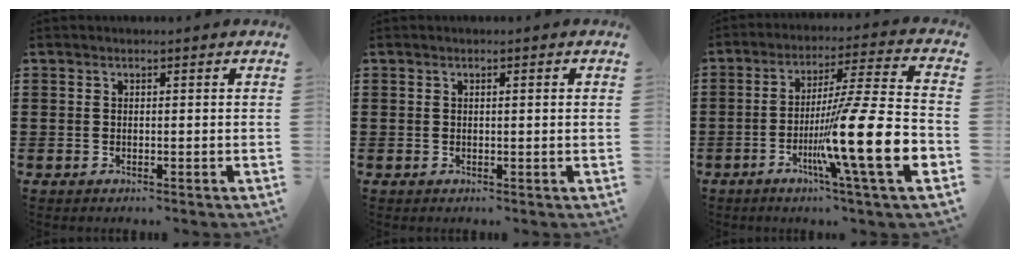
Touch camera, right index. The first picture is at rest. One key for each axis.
{"total": 0.6, "fx": 0.0, "fy": -0.1, "fz": 0.6, "tx": -0.010, "ty": -0.002, "tz": 0.000}
{"total": 19.1, "fx": -6.2, "fy": 1.7, "fz": 18.0, "tx": -0.298, "ty": -0.007, "tz": -0.100}